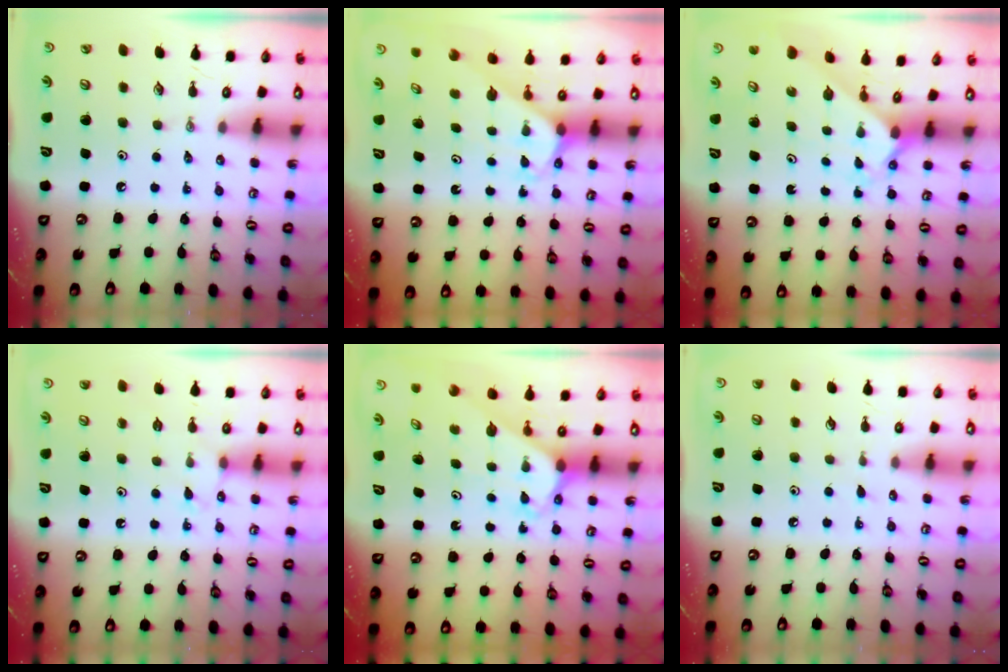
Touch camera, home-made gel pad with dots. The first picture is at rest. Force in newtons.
{"total": 2.4, "press": 2.4, "slide": 0.2}
{"total": 2.0, "press": 2.0, "slide": 0.2}
{"total": 5.4, "press": 5.4, "slide": 0.6}
{"total": 2.7, "press": 2.7, "slide": 0.2}
{"total": 2.2, "press": 2.2, "slide": 0.3}